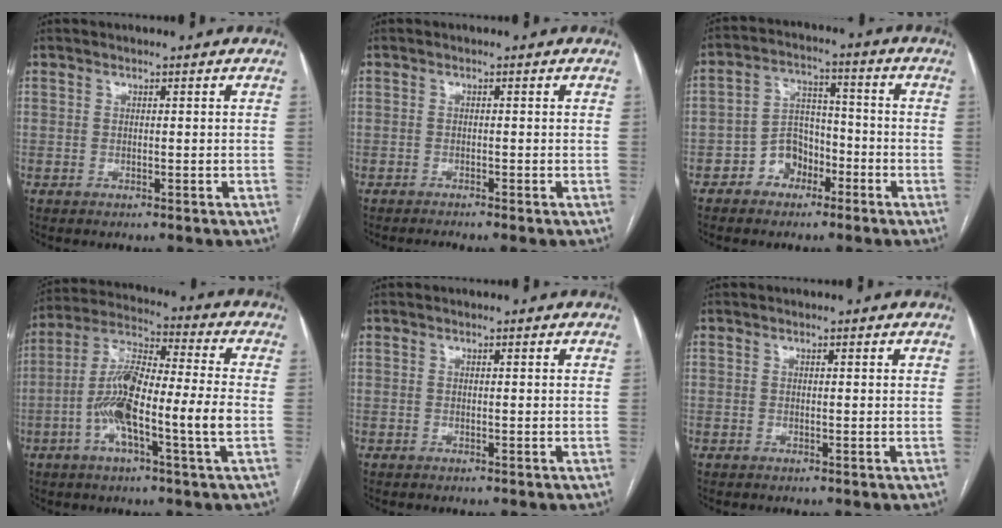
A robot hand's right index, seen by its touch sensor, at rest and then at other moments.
{"total": 1.5, "force": [-1.3, -0.6, 0.6], "torque": [-0.009, 0.000, -0.024]}
{"total": 6.7, "force": [-3.5, 5.1, 2.6], "torque": [-0.048, 0.025, -0.059]}
{"total": 14.1, "force": [-3.0, 1.1, 13.8], "torque": [-0.269, 0.008, -0.062]}
{"total": 0.5, "force": [0.3, 0.1, 0.4], "torque": [-0.008, 0.000, 0.003]}
{"total": 0.8, "force": [0.5, 0.2, 0.7], "torque": [-0.011, 0.000, 0.004]}